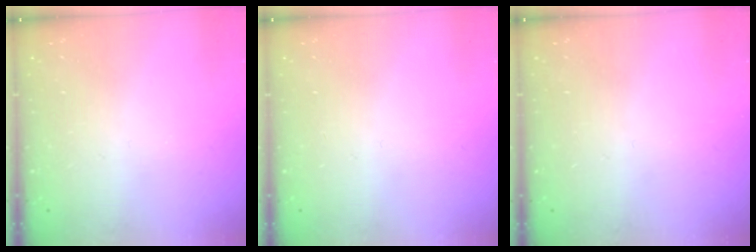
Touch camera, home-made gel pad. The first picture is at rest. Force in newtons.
{"total": 0.0}
{"total": 0.0}